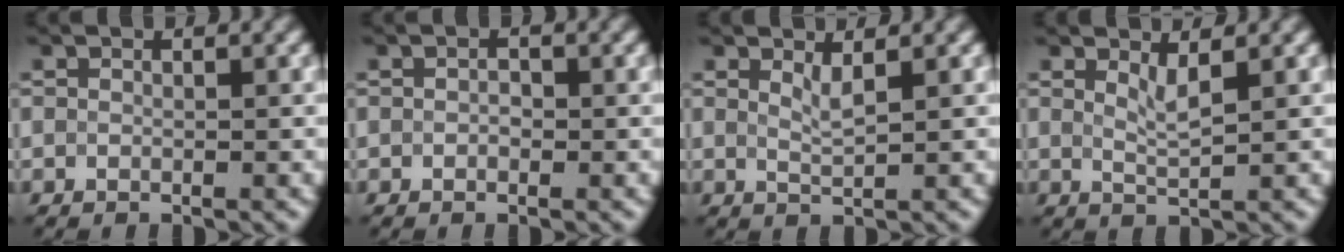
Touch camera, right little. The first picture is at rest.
{"total": 0.7, "force": [-0.1, 0.5, 0.4], "torque": [-0.007, 0.001, -0.005]}
{"total": 1.5, "force": [1.0, 0.0, 1.1], "torque": [-0.029, 0.003, 0.022]}
{"total": 1.8, "force": [1.1, 0.1, 1.4], "torque": [-0.034, 0.002, 0.024]}